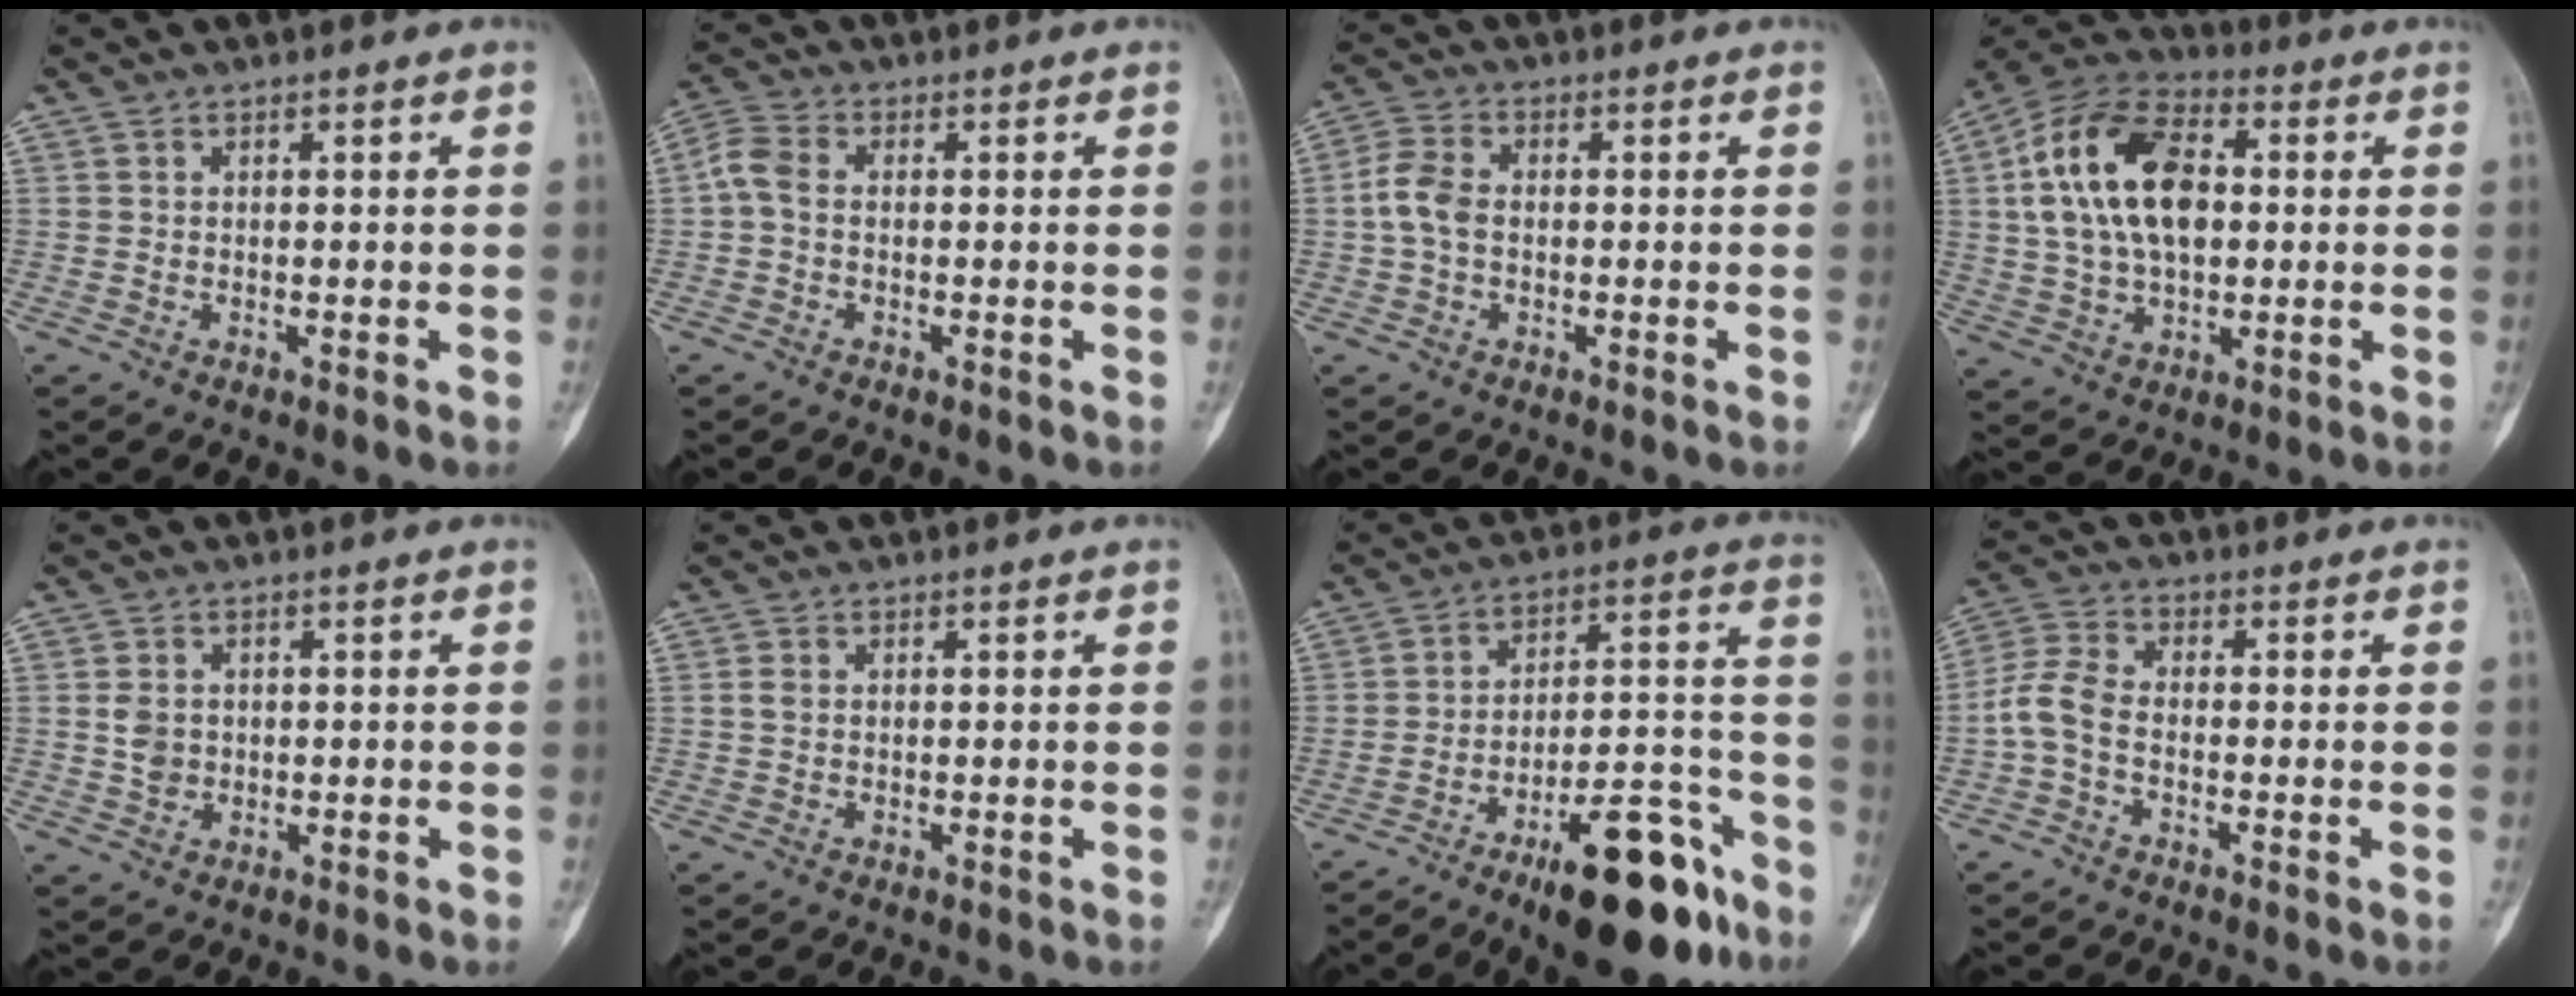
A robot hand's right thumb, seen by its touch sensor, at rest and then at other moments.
{"total": 4.3, "force": [-0.3, 2.8, 3.2], "torque": [-0.071, 0.013, -0.019]}
{"total": 5.4, "force": [-0.4, 3.6, 4.0], "torque": [-0.083, 0.014, -0.017]}
{"total": 19.2, "force": [2.8, 11.4, 15.2], "torque": [-0.273, 0.019, 0.045]}
{"total": 3.2, "force": [0.2, 2.6, 1.8], "torque": [-0.023, 0.000, 0.006]}
{"total": 1.3, "force": [0.1, 0.9, 0.8], "torque": [-0.017, 0.002, 0.003]}
{"total": 19.8, "force": [-12.5, 6.7, 13.7], "torque": [-0.163, 0.094, -0.195]}
{"total": 5.8, "force": [-1.8, 3.1, 4.6], "torque": [-0.107, 0.020, -0.050]}